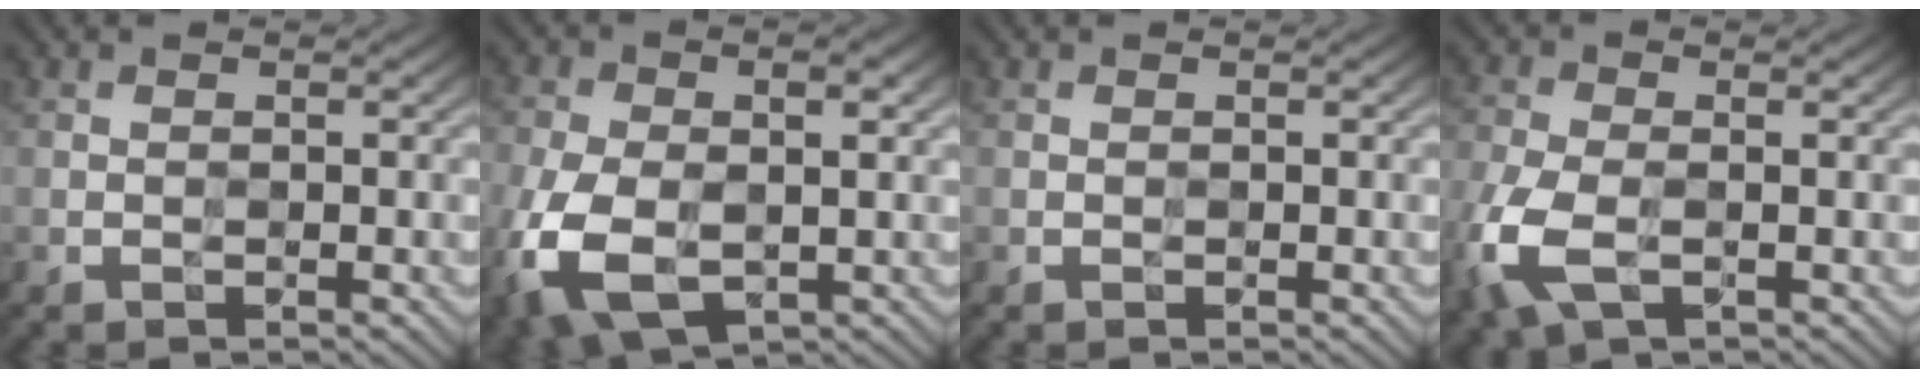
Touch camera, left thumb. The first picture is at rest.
{"total": 12.9, "force": [-3.3, 7.8, 9.7], "torque": [-0.235, -0.037, -0.044]}
{"total": 0.0}
{"total": 7.5, "force": [-2.7, 4.0, 5.8], "torque": [-0.157, -0.013, -0.062]}